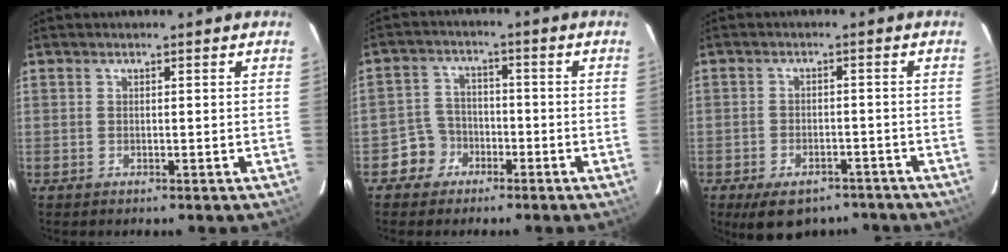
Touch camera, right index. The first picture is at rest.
{"total": 5.4, "force": [-2.9, 4.5, 0.0], "torque": [-0.007, 0.025, -0.052]}
{"total": 10.4, "force": [-7.5, 5.4, 4.8], "torque": [-0.098, 0.002, -0.099]}